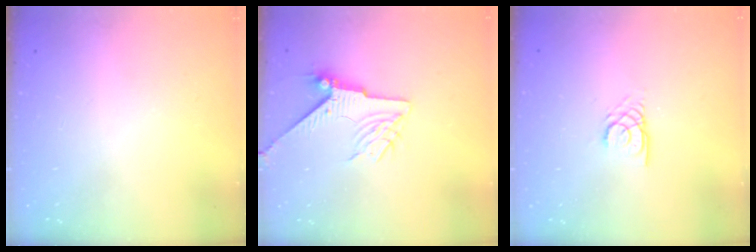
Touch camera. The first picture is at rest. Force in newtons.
{"total": 7.0, "press": 6.9, "slide": 1.1}
{"total": 2.7, "press": 2.7, "slide": 0.1}